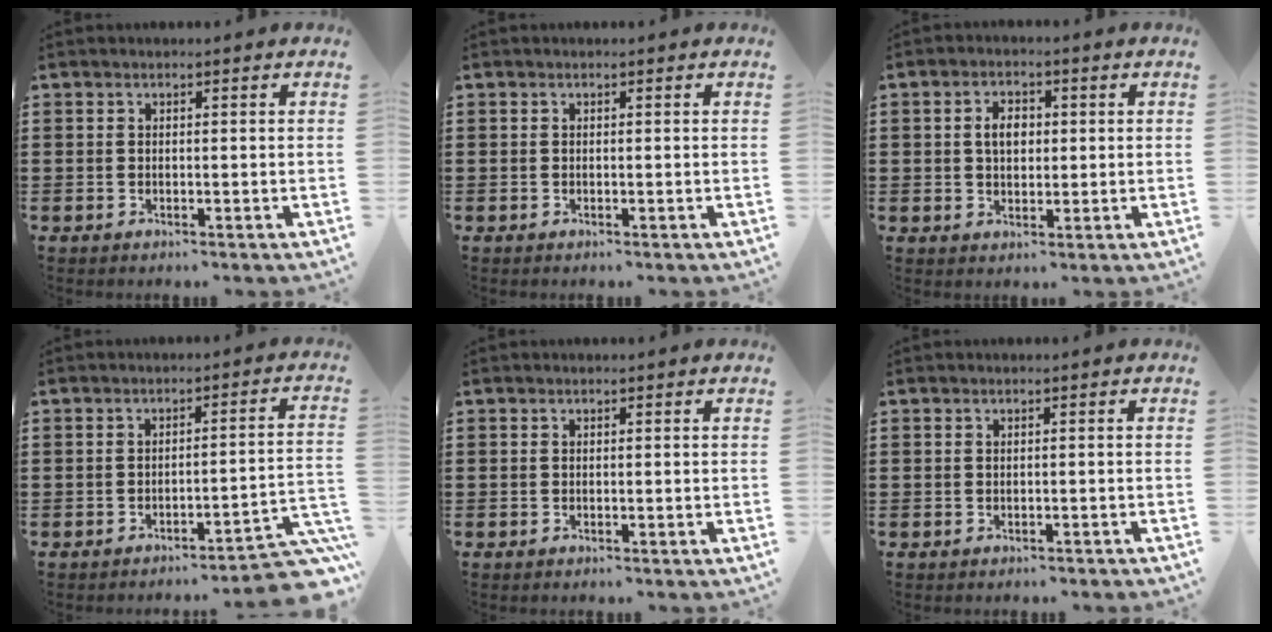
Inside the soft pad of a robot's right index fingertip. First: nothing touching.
{"total": 0.0}
{"total": 3.6, "force": [0.4, 2.4, 2.7], "torque": [-0.052, 0.008, 0.003]}
{"total": 5.6, "force": [-4.5, 0.2, 3.3], "torque": [-0.051, -0.012, -0.084]}
{"total": 0.0}
{"total": 0.5, "force": [-0.5, 0.1, 0.0], "torque": [-0.001, -0.001, -0.011]}